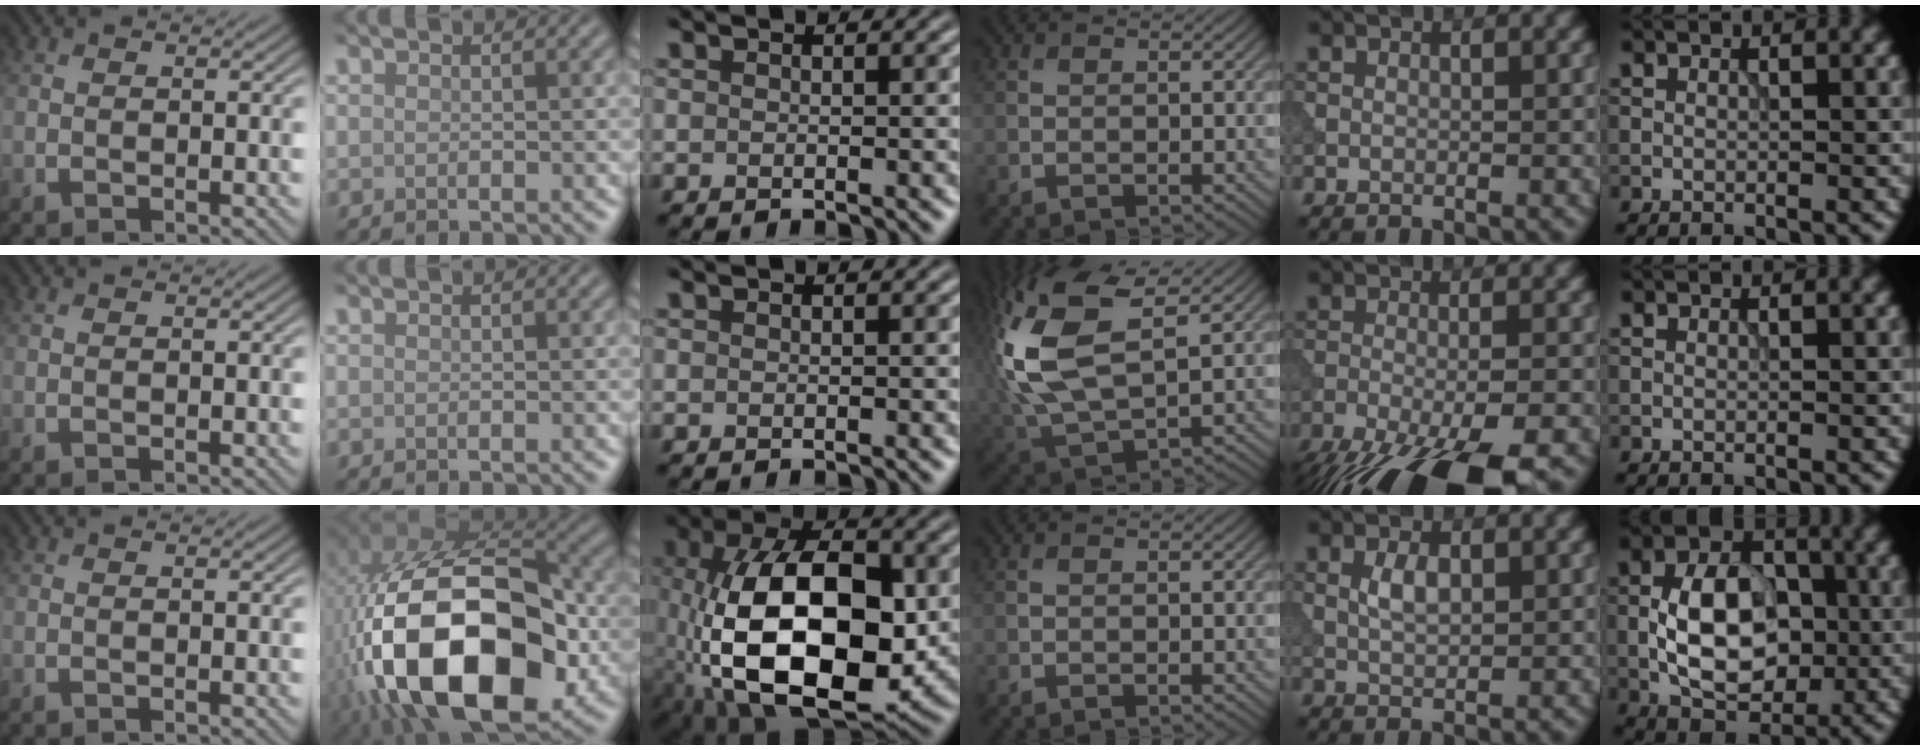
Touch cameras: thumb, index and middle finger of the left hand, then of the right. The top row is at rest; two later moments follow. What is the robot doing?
{"motion": "insert", "object": "power adapter"}